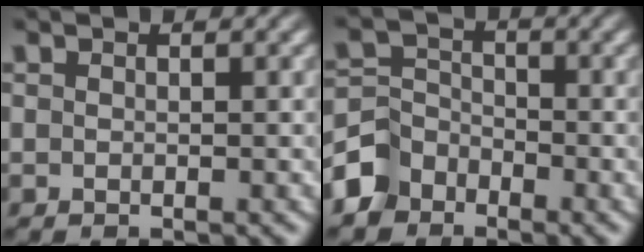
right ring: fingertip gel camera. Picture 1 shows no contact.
{"total": 5.0, "force": [-2.9, 3.9, 1.3], "torque": [-0.013, -0.011, -0.047]}